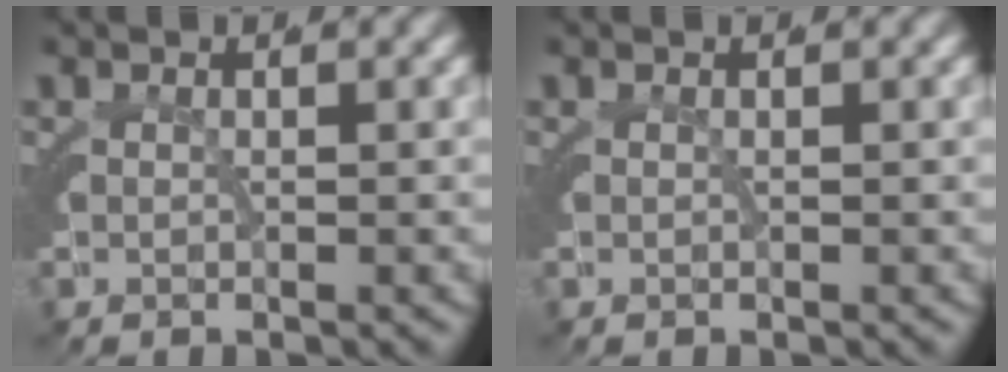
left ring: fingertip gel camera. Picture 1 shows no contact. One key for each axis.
{"total": 0.0}